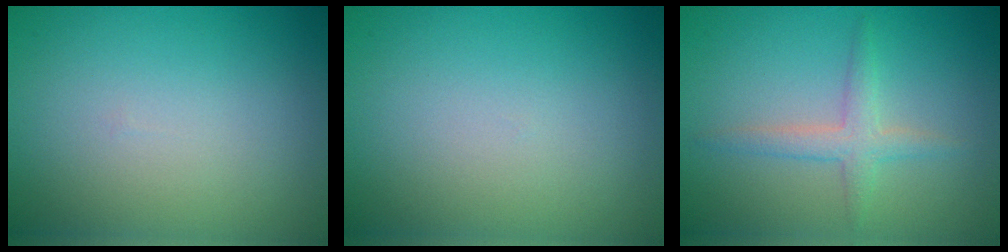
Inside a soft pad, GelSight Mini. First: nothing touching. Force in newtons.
{"total": 0.0}
{"total": 2.2, "press": 2.2, "slide": 0.1}